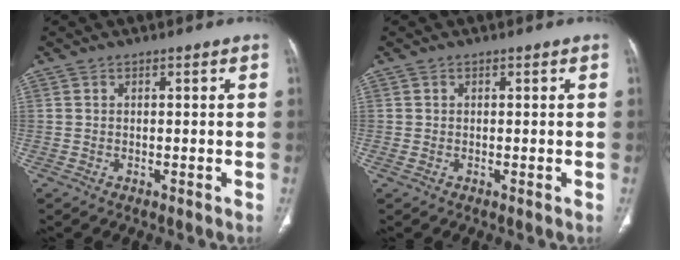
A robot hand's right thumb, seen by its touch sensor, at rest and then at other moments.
{"total": 0.9, "force": [-0.1, 0.5, 0.7], "torque": [-0.016, -0.002, 0.000]}